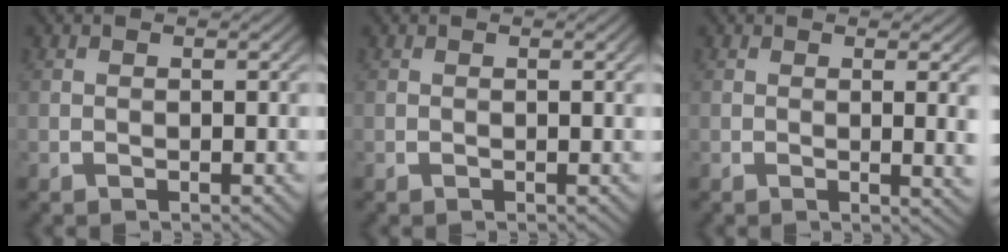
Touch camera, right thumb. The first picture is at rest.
{"total": 0.0}
{"total": 2.5, "force": [0.4, 0.3, 2.4], "torque": [-0.029, -0.003, 0.007]}